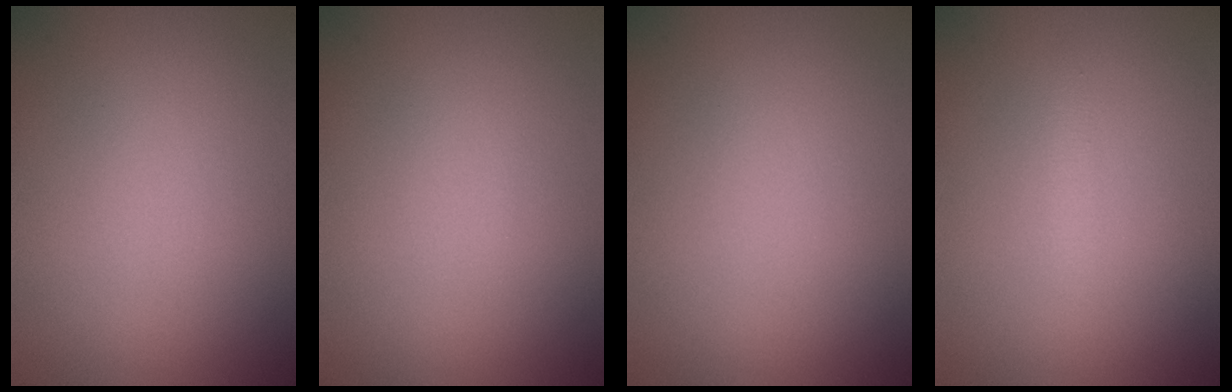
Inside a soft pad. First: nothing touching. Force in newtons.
{"total": 0.0}
{"total": 0.0}
{"total": 0.9, "press": 0.9, "slide": 0.2}